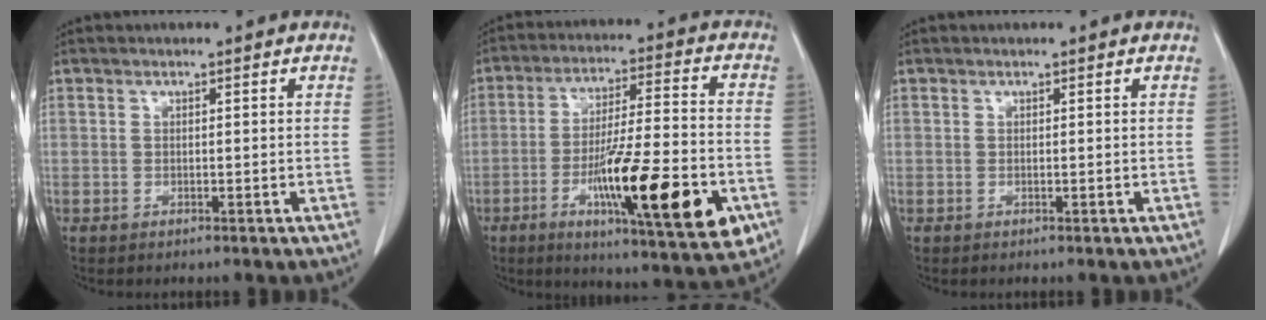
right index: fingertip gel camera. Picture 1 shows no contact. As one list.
[{"total": 21.0, "force": [-7.2, 3.1, 19.5], "torque": [-0.296, -0.015, -0.105]}, {"total": 0.0}]